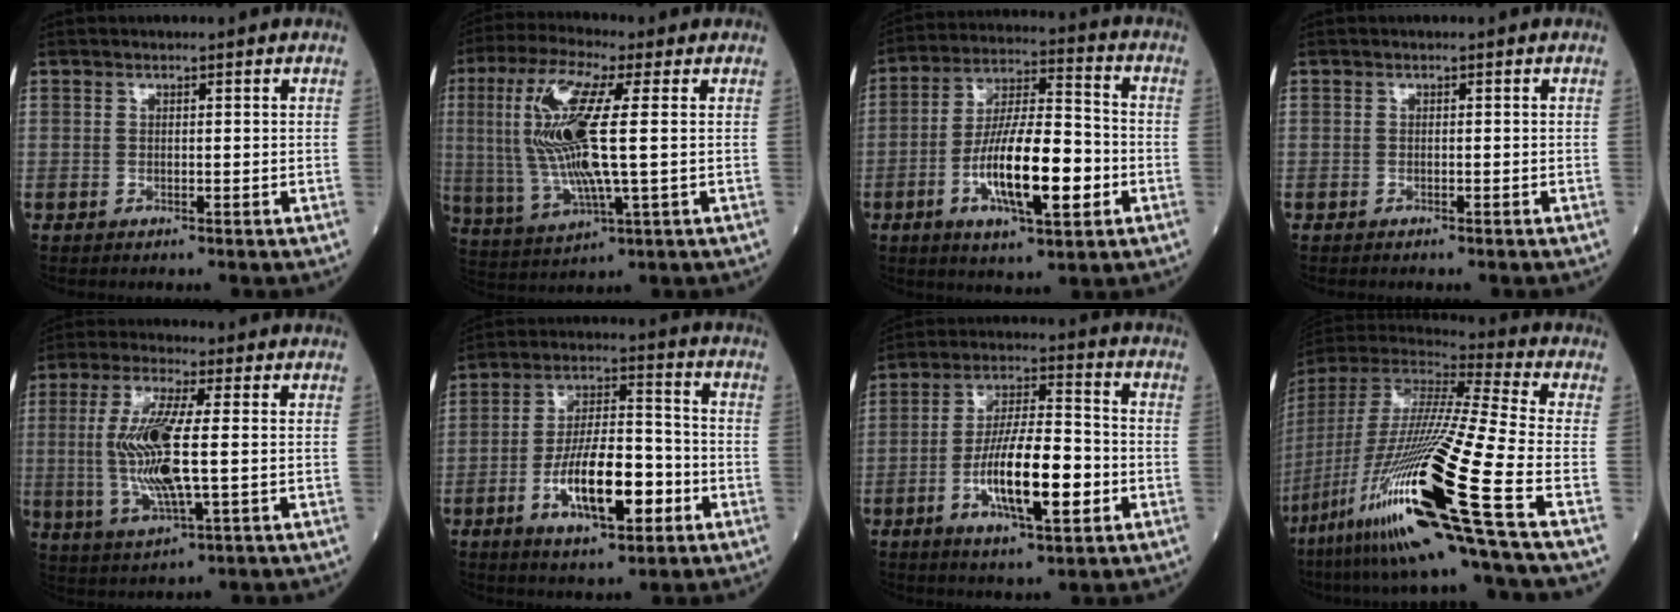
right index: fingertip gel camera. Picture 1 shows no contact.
{"total": 14.9, "force": [1.9, 1.7, 14.7], "torque": [-0.326, 0.006, 0.033]}
{"total": 15.0, "force": [-4.2, 3.6, 13.9], "torque": [-0.253, 0.000, -0.073]}
{"total": 0.6, "force": [-0.5, 0.1, 0.2], "torque": [-0.007, -0.001, -0.010]}
{"total": 11.5, "force": [0.0, 2.1, 11.3], "torque": [-0.245, -0.003, 0.001]}
{"total": 13.1, "force": [-4.5, 4.2, 11.5], "torque": [-0.207, 0.007, -0.075]}
{"total": 13.4, "force": [-3.8, 3.2, 12.5], "torque": [-0.227, 0.000, -0.064]}
{"total": 30.0, "force": [-13.0, 0.0, 27.1], "torque": [-0.536, -0.067, -0.245]}